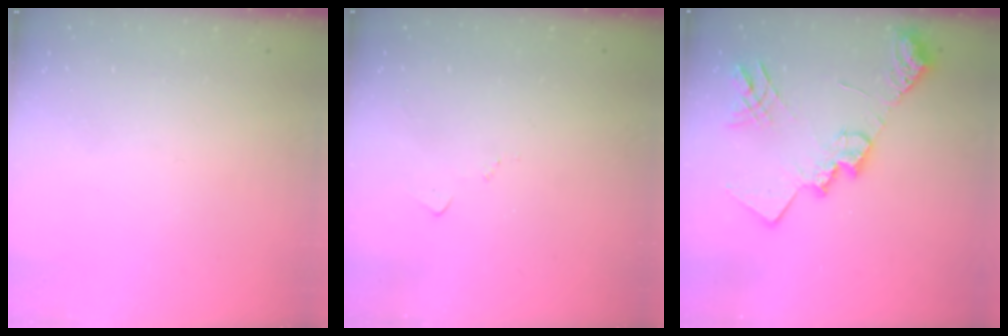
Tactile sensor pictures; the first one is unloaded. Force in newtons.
{"total": 5.1, "press": 5.1, "slide": 0.6}
{"total": 17.9, "press": 17.8, "slide": 1.9}